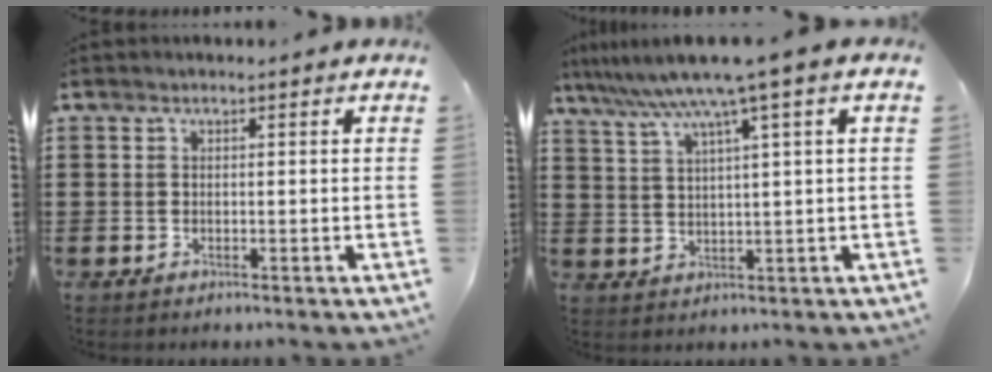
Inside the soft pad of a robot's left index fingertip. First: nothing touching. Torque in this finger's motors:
{"motor_torque": [1.62, -0.52, 0.92, 0.21]}